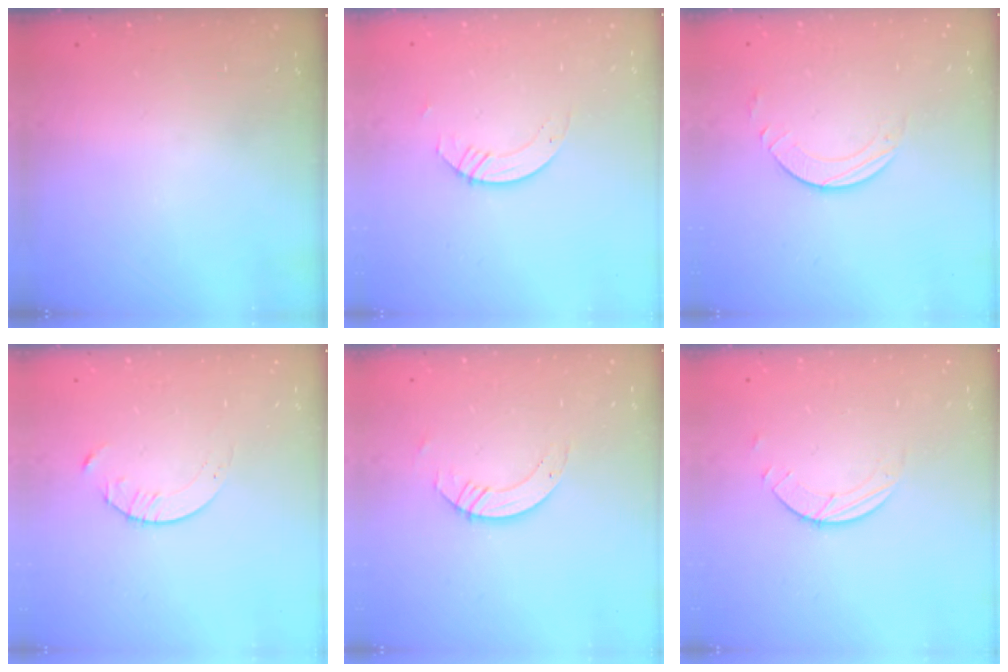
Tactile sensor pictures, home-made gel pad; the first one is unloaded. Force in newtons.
{"total": 2.8, "press": 2.8, "slide": 0.2}
{"total": 2.7, "press": 2.7, "slide": 0.2}
{"total": 4.1, "press": 4.0, "slide": 0.5}
{"total": 3.9, "press": 3.9, "slide": 0.4}
{"total": 1.5, "press": 1.5, "slide": 0.1}